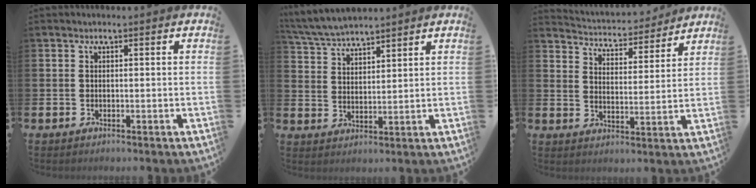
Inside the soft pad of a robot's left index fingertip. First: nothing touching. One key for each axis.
{"total": 5.3, "fx": 5.2, "fy": 0.6, "fz": 0.8, "tx": -0.036, "ty": -0.023, "tz": 0.095}
{"total": 4.4, "fx": 4.3, "fy": 0.9, "fz": 0.1, "tx": -0.018, "ty": -0.038, "tz": 0.068}